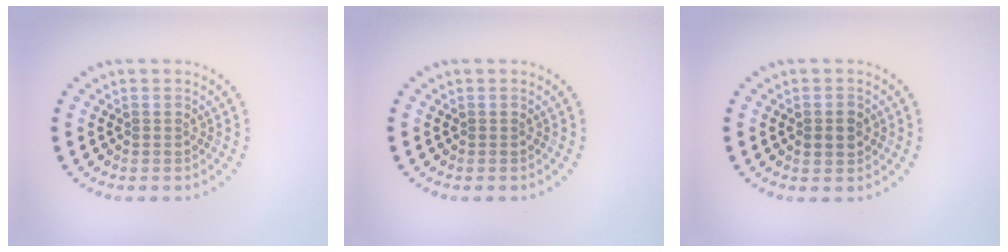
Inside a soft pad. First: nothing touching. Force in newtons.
{"total": 0.0}
{"total": 1.8, "press": 1.7, "slide": 0.2}